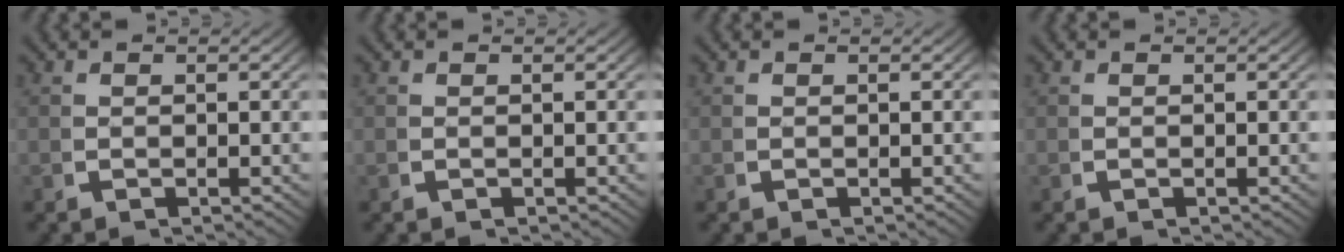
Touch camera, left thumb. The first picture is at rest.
{"total": 0.0}
{"total": 0.0}
{"total": 0.0}